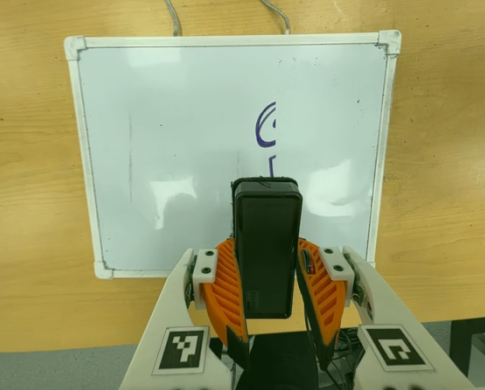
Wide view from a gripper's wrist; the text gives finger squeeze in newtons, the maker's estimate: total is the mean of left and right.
{"total": 7.7, "left": 5.9, "right": 9.4}